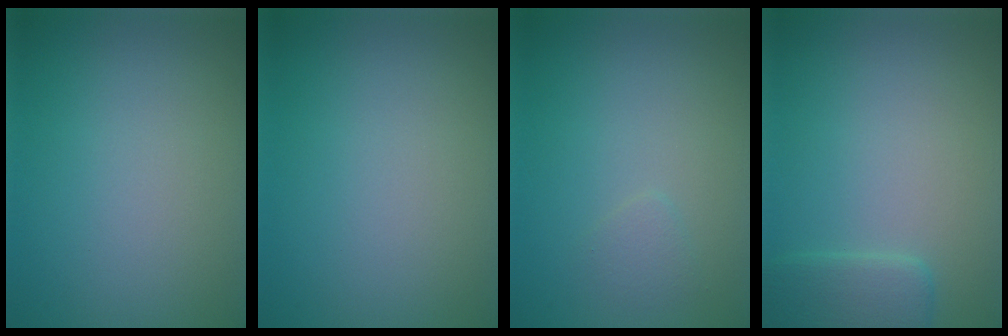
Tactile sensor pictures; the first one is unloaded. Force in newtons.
{"total": 0.0}
{"total": 0.8, "press": 0.8, "slide": 0.0}
{"total": 2.5, "press": 2.5, "slide": 0.2}